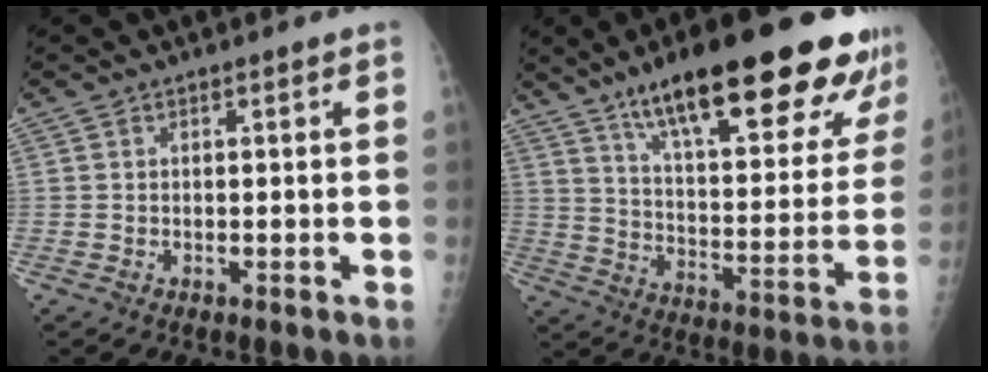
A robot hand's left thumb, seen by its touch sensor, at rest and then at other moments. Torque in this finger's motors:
{"motor_torque": [1.67, -0.14, 1.64, -1.12, 0.38]}